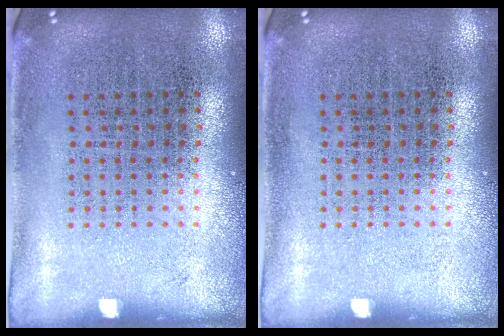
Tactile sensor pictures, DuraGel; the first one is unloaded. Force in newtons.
{"total": 0.0}